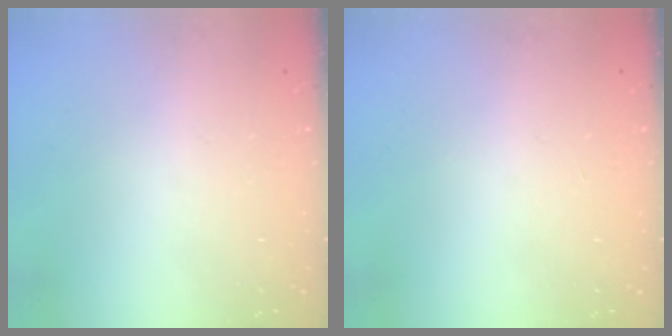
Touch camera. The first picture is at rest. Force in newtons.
{"total": 0.0}